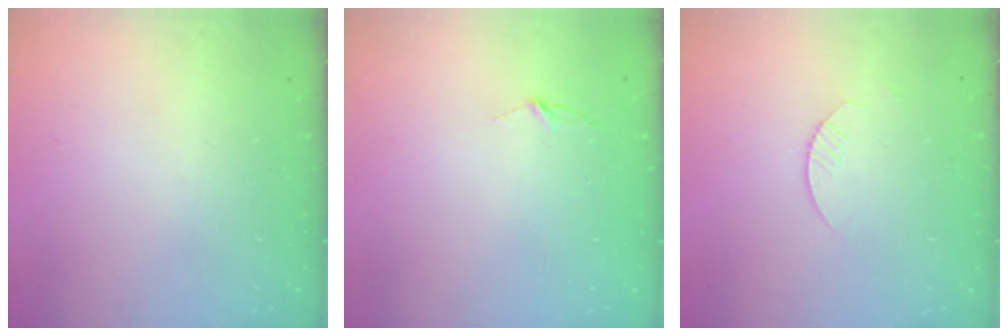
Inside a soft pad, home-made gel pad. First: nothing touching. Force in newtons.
{"total": 3.8, "press": 3.8, "slide": 0.4}
{"total": 1.8, "press": 1.8, "slide": 0.2}